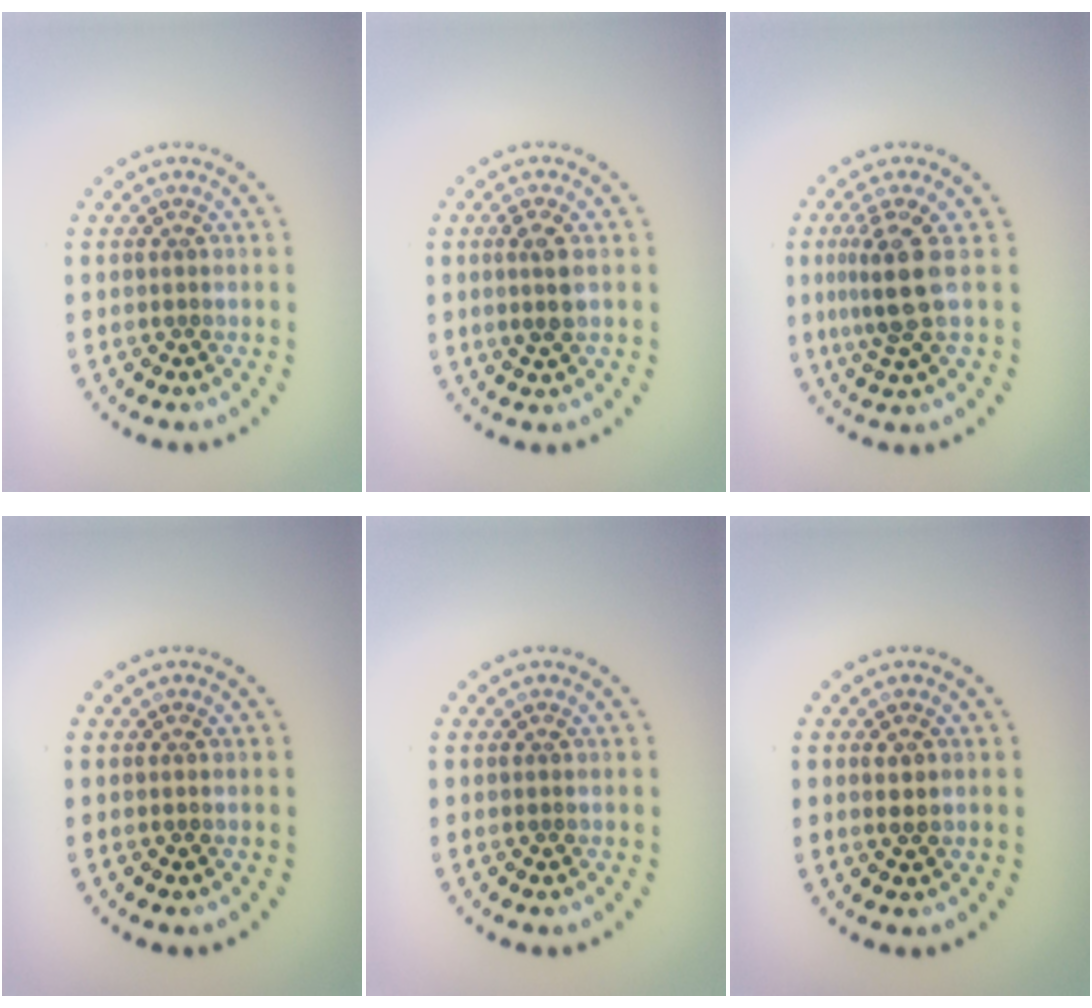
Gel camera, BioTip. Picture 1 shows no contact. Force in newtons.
{"total": 1.8, "press": 1.7, "slide": 0.6}
{"total": 3.7, "press": 3.0, "slide": 2.1}
{"total": 0.0}
{"total": 0.0}
{"total": 1.1, "press": 1.1, "slide": 0.2}